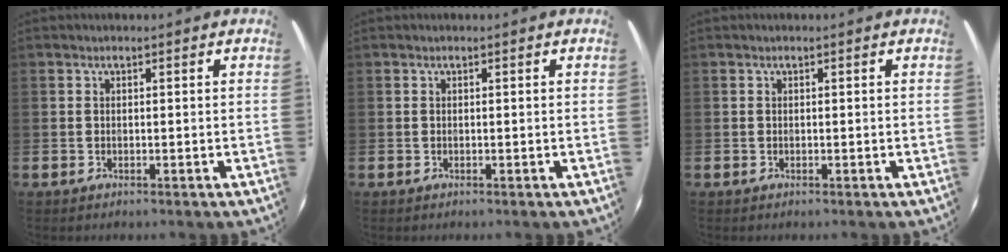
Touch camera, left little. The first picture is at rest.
{"total": 0.0}
{"total": 0.0}